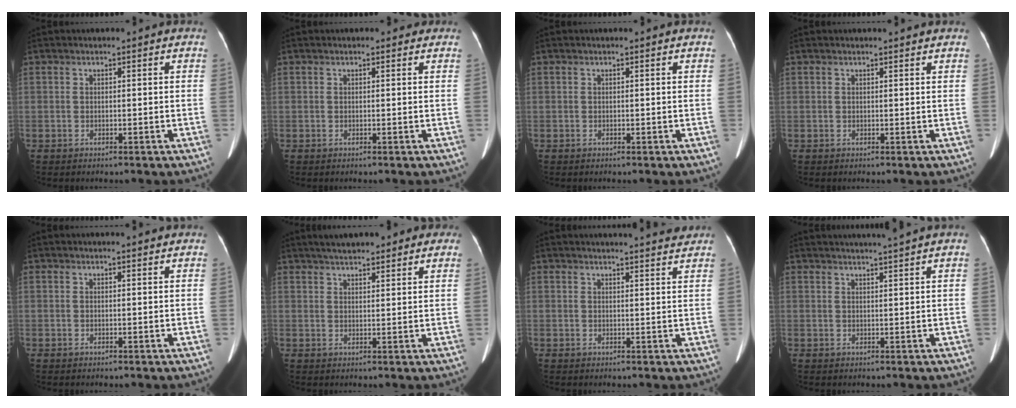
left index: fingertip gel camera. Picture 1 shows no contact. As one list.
[{"total": 0.8, "force": [0.5, 0.6, 0.1], "torque": [-0.001, 0.001, -0.001]}, {"total": 0.0}, {"total": 1.3, "force": [1.3, 0.0, 0.3], "torque": [-0.008, 0.002, 0.014]}, {"total": 1.7, "force": [1.6, 0.0, 0.4], "torque": [-0.008, 0.001, 0.018]}, {"total": 9.4, "force": [7.8, 2.3, 4.8], "torque": [-0.057, 0.024, 0.105]}, {"total": 7.7, "force": [7.4, -0.2, 2.2], "torque": [-0.026, 0.000, 0.074]}, {"total": 5.4, "force": [4.8, -1.3, 2.1], "torque": [-0.025, 0.007, 0.059]}]